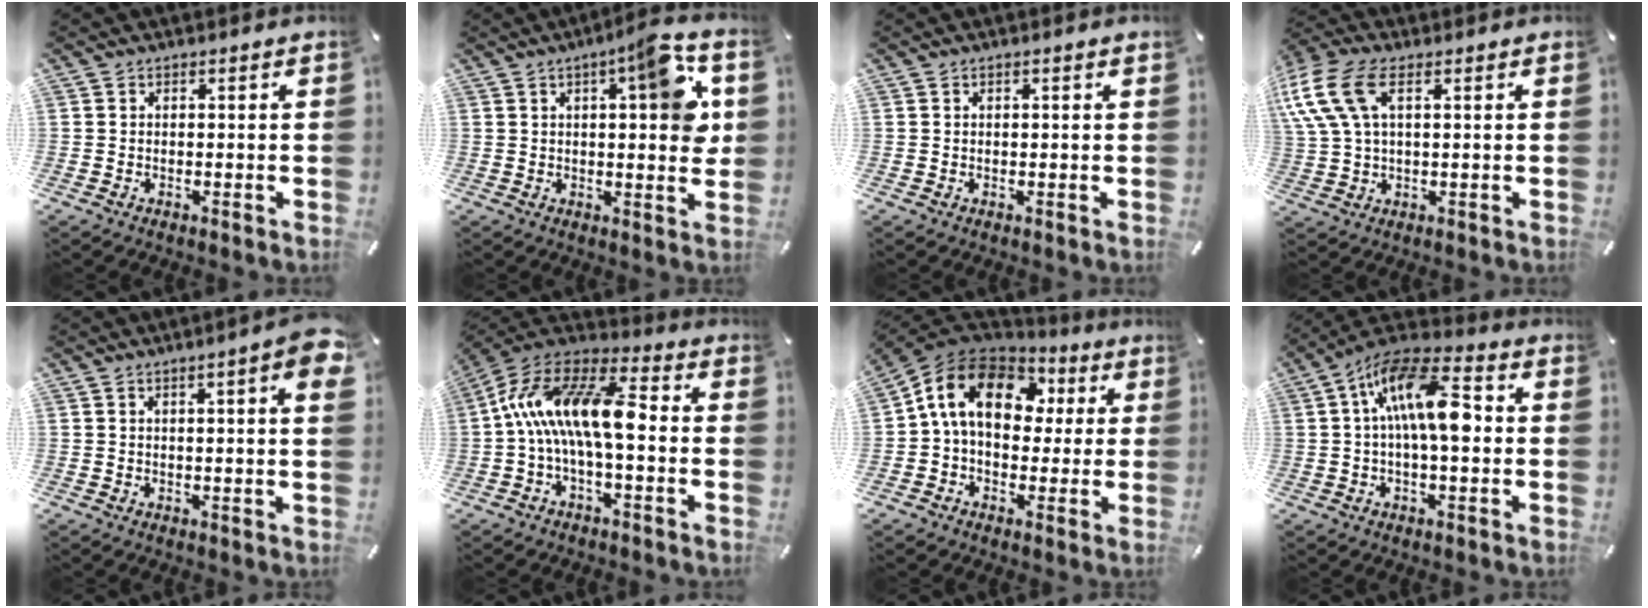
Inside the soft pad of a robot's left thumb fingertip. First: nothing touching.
{"total": 11.8, "force": [4.1, 2.7, 10.7], "torque": [-0.128, -0.028, 0.055]}
{"total": 0.6, "force": [0.2, 0.1, 0.5], "torque": [-0.010, 0.000, 0.004]}
{"total": 12.7, "force": [4.3, 7.1, 9.6], "torque": [-0.224, -0.002, 0.080]}
{"total": 6.4, "force": [2.4, 0.8, 5.9], "torque": [-0.086, -0.007, 0.038]}
{"total": 18.1, "force": [-0.9, 8.2, 16.1], "torque": [-0.313, 0.013, -0.014]}
{"total": 14.7, "force": [2.8, 10.7, 9.7], "torque": [-0.201, 0.012, 0.049]}
{"total": 15.1, "force": [1.3, 6.6, 13.6], "torque": [-0.244, 0.008, 0.023]}